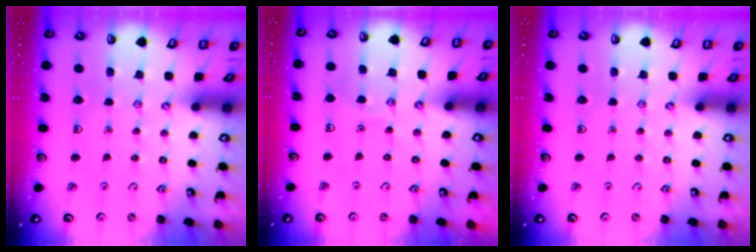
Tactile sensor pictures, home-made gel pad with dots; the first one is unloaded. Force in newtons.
{"total": 3.2, "press": 3.2, "slide": 0.3}
{"total": 0.0}